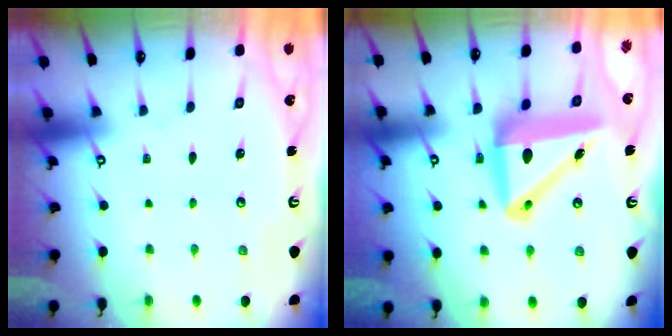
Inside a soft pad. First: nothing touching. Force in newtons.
{"total": 14.7, "press": 14.5, "slide": 2.7}